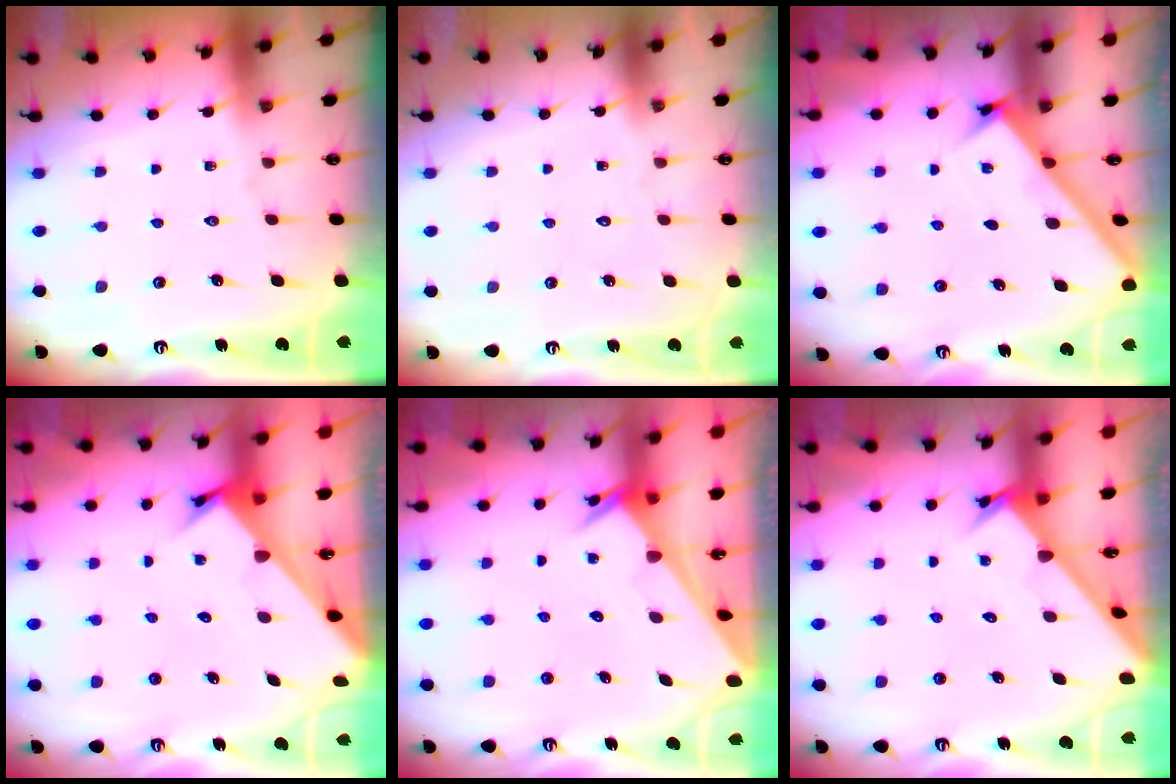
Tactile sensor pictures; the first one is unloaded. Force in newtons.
{"total": 1.5, "press": 1.5, "slide": 0.1}
{"total": 2.6, "press": 2.6, "slide": 0.3}
{"total": 2.9, "press": 2.9, "slide": 0.2}
{"total": 3.4, "press": 3.4, "slide": 0.4}
{"total": 2.4, "press": 2.4, "slide": 0.1}